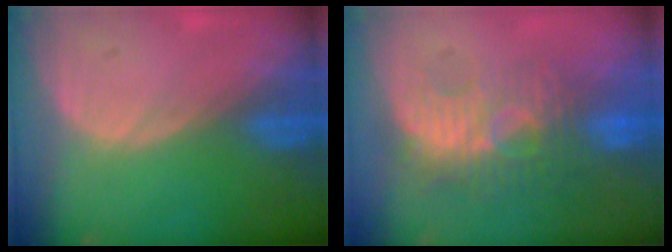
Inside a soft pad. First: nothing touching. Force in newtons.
{"total": 9.1, "press": 8.7, "slide": 2.7}